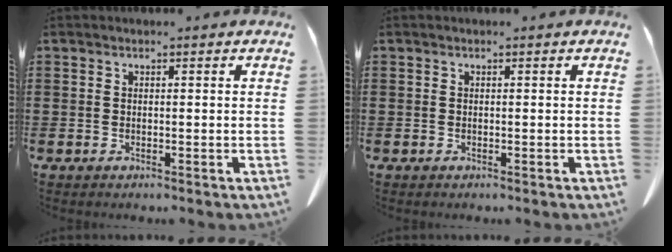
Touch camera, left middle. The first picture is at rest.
{"total": 0.0}